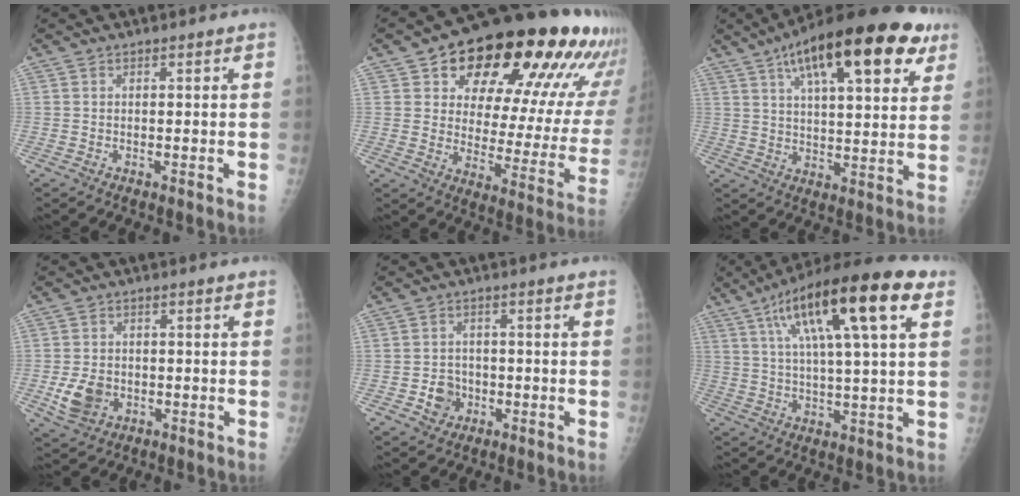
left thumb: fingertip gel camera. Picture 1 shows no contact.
{"total": 28.9, "force": [17.0, 12.2, 19.9], "torque": [-0.250, -0.043, 0.236]}
{"total": 23.3, "force": [12.0, 8.1, 18.3], "torque": [-0.260, -0.008, 0.177]}
{"total": 6.5, "force": [-1.7, 5.0, 3.8], "torque": [-0.060, 0.002, -0.022]}
{"total": 4.5, "force": [-1.6, 3.9, 1.5], "torque": [-0.003, 0.009, -0.023]}
{"total": 20.7, "force": [8.9, 4.7, 18.1], "torque": [-0.293, 0.009, 0.140]}